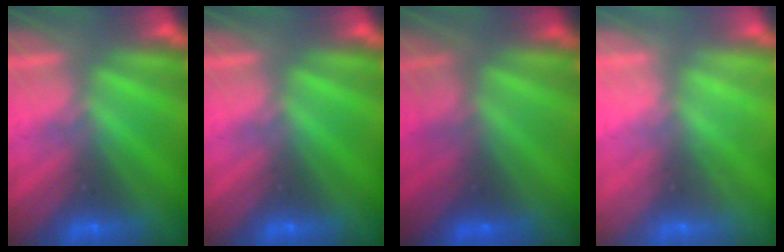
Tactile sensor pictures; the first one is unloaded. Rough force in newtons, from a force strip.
{"total": 0.0}
{"total": 2.4}
{"total": 2.1}